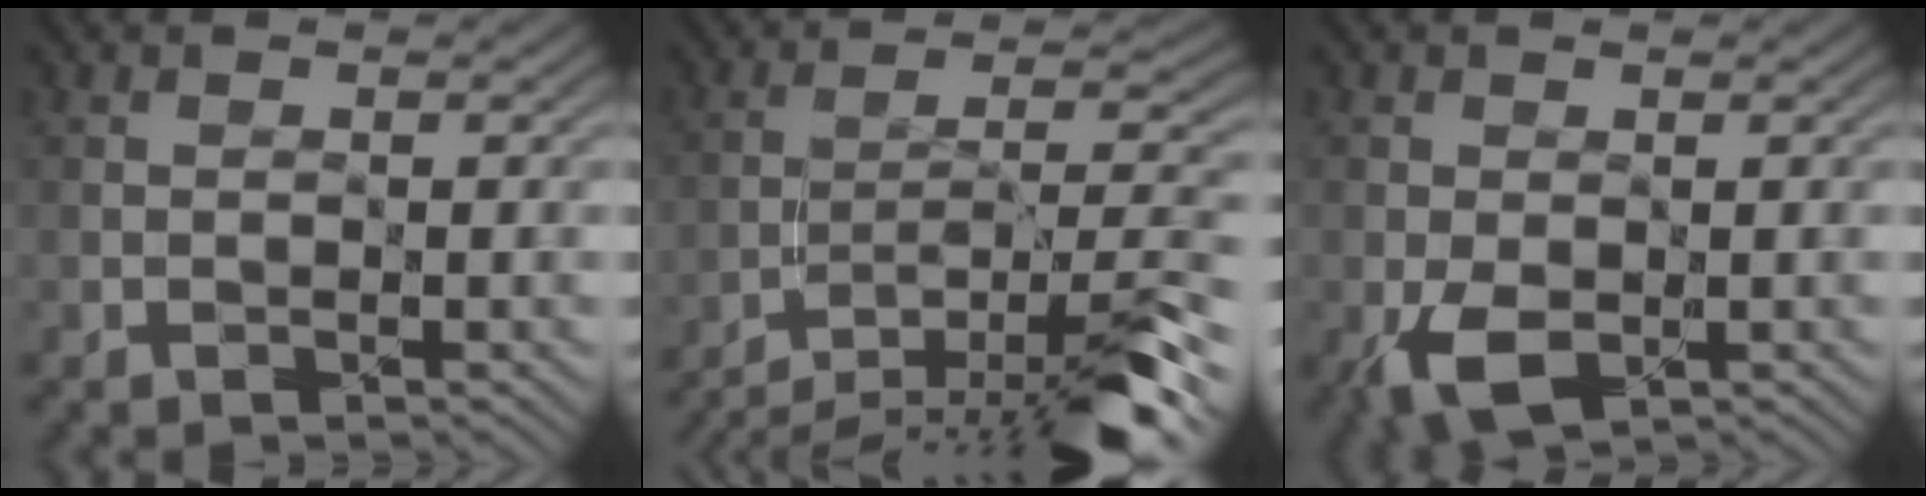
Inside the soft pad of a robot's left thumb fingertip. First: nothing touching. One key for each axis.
{"total": 13.2, "fx": -10.6, "fy": 2.9, "fz": 7.3, "tx": -0.127, "ty": 0.000, "tz": -0.168}
{"total": 3.7, "fx": -1.2, "fy": 2.2, "fz": 2.7, "tx": -0.064, "ty": -0.015, "tz": -0.022}